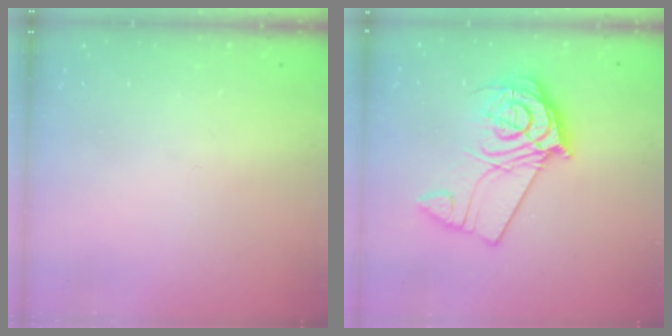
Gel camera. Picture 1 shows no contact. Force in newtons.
{"total": 12.1, "press": 12.1, "slide": 1.4}